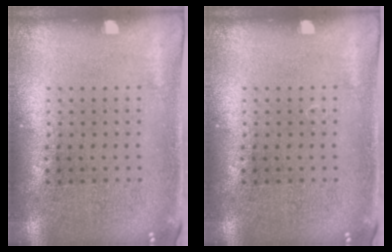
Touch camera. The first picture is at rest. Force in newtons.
{"total": 0.0}